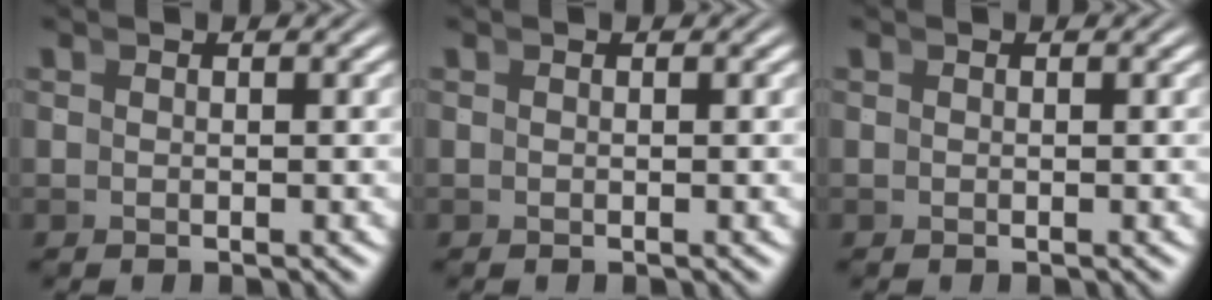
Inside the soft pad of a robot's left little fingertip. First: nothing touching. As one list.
[{"total": 0.0}, {"total": 0.0}]